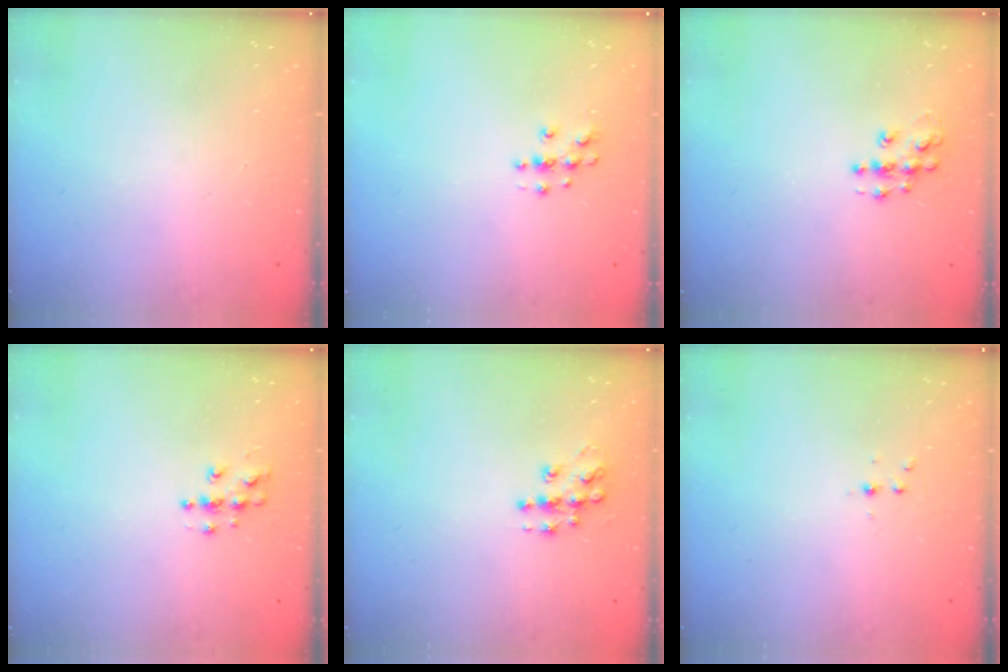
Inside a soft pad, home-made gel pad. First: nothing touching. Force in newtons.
{"total": 3.6, "press": 3.6, "slide": 0.5}
{"total": 7.1, "press": 7.1, "slide": 0.3}
{"total": 5.0, "press": 5.0, "slide": 0.2}
{"total": 9.4, "press": 9.4, "slide": 0.5}
{"total": 3.0, "press": 2.6, "slide": 1.5}